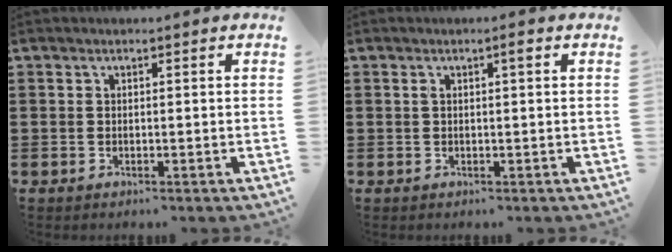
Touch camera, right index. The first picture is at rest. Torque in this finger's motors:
{"motor_torque": [0.31, -0.22, 0.03, 0.03]}